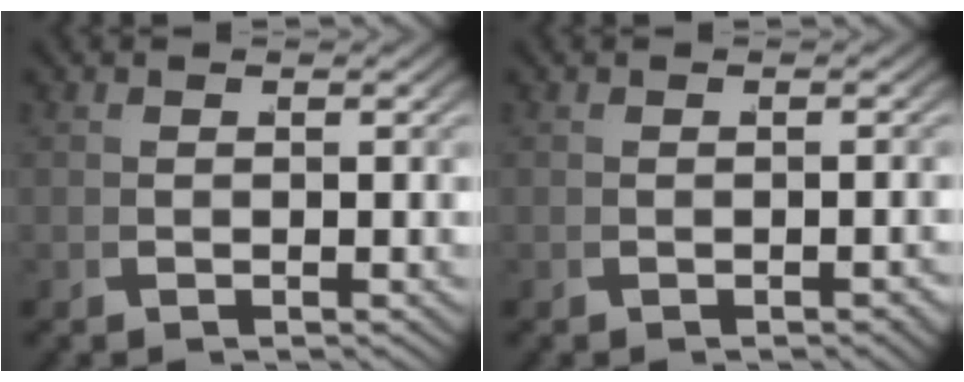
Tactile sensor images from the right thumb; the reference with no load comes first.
{"total": 0.8, "force": [-0.7, 0.2, 0.4], "torque": [-0.010, -0.001, -0.007]}